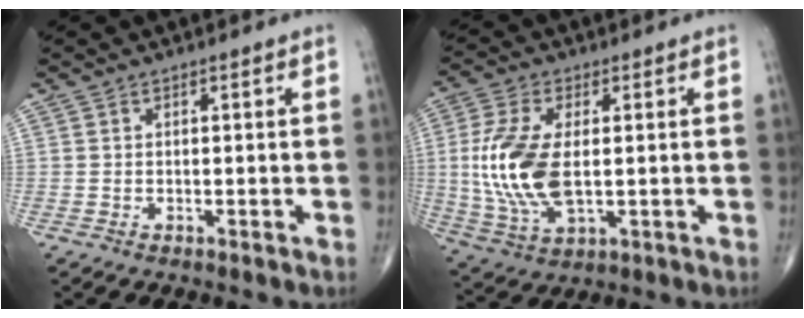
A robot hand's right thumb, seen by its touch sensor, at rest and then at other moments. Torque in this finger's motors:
{"motor_torque": [-0.23, 0.70, 0.69, -0.53, 0.19]}